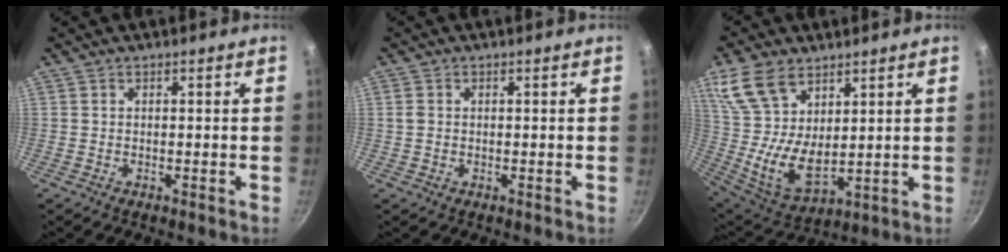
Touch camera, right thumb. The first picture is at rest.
{"total": 1.5, "force": [0.0, 1.3, 0.8], "torque": [-0.014, 0.004, 0.000]}
{"total": 15.6, "force": [8.2, 8.7, 10.1], "torque": [-0.195, -0.041, 0.175]}